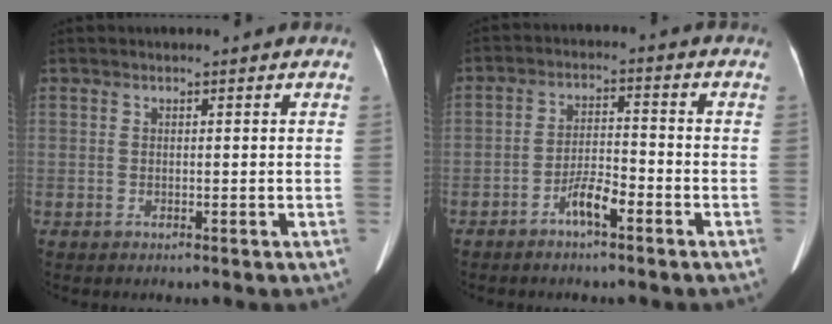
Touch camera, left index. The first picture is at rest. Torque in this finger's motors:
{"motor_torque": [0.13, 0.23, 0.06, 0.01]}